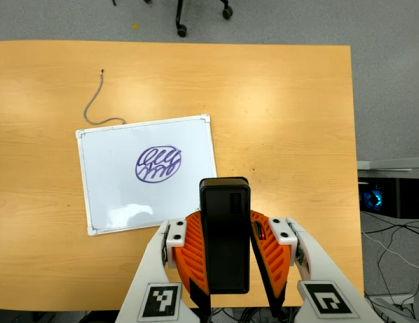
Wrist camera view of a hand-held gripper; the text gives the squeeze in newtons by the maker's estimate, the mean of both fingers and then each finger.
{"total": 7.6, "left": 6.6, "right": 8.6}